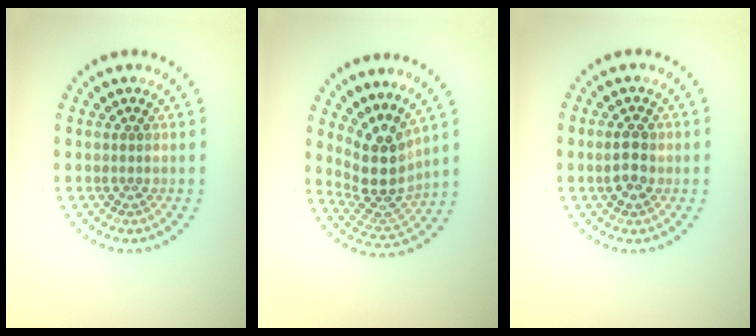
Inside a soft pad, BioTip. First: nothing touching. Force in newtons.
{"total": 4.5, "press": 3.4, "slide": 2.9}
{"total": 2.4, "press": 2.4, "slide": 0.2}